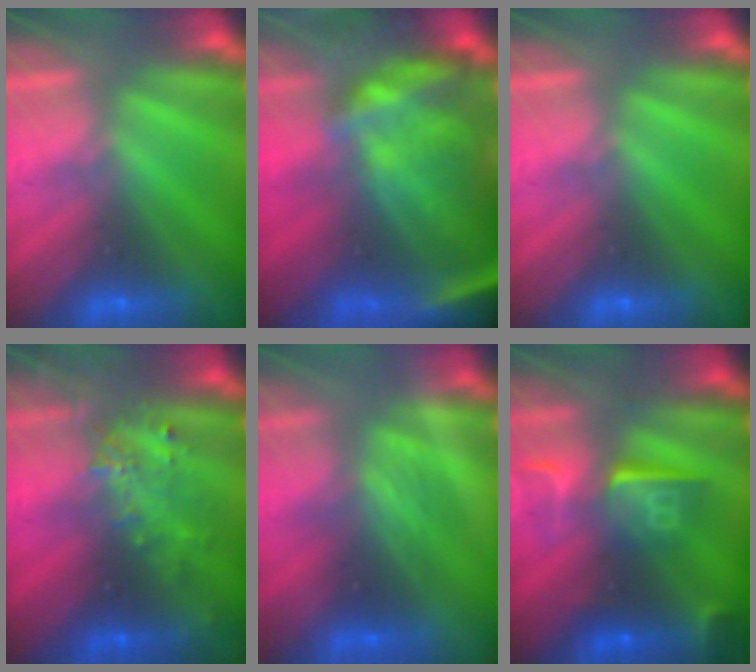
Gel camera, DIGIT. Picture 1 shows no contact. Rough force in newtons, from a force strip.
{"total": 11.1}
{"total": 0.0}
{"total": 3.2}
{"total": 2.0}
{"total": 7.3}